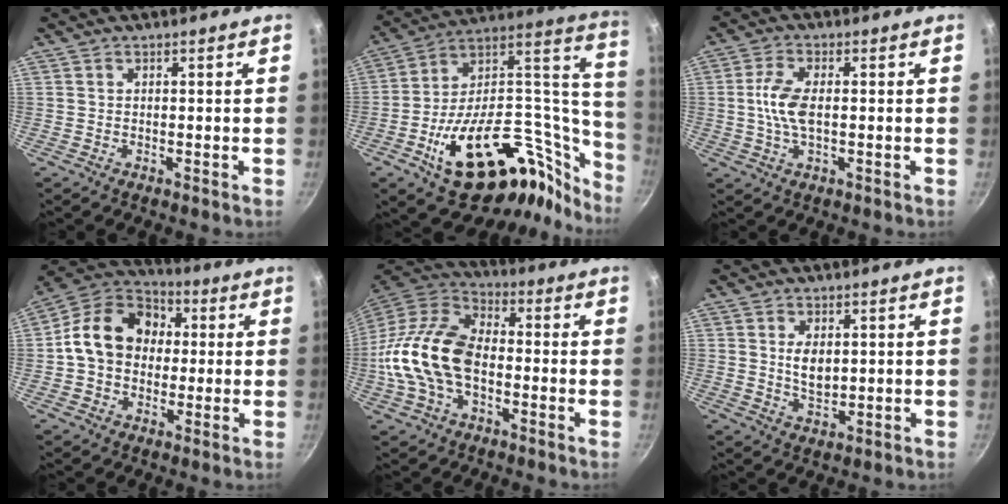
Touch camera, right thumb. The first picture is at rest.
{"total": 38.1, "force": [-16.1, 20.6, 27.7], "torque": [-0.353, 0.113, -0.235]}
{"total": 7.0, "force": [0.1, 3.4, 6.1], "torque": [-0.129, 0.008, -0.002]}
{"total": 16.2, "force": [1.3, 12.9, 9.6], "torque": [-0.128, 0.035, 0.005]}
{"total": 18.7, "force": [-2.7, 11.9, 14.2], "torque": [-0.253, 0.036, -0.065]}
{"total": 4.6, "force": [0.8, 2.9, 3.6], "torque": [-0.059, -0.009, 0.020]}